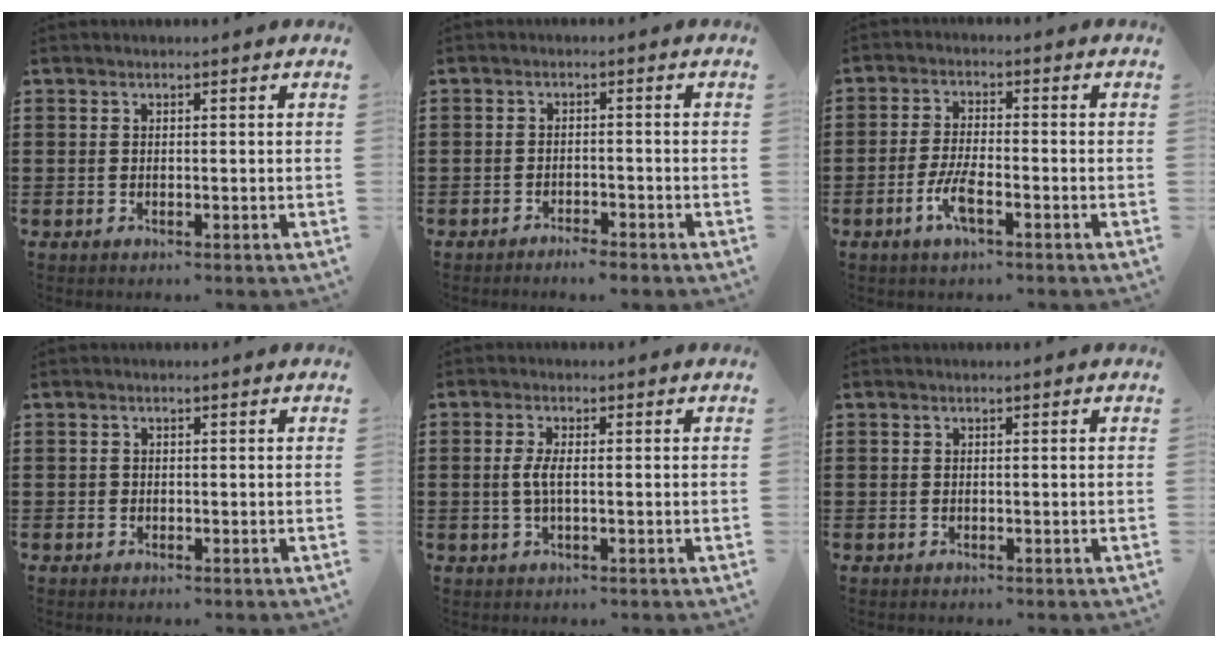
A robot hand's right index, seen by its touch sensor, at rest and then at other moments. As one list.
[{"total": 2.0, "force": [-2.0, 0.0, 0.2], "torque": [-0.010, 0.001, -0.040]}, {"total": 4.8, "force": [-2.3, 1.1, 4.1], "torque": [-0.095, -0.007, -0.048]}, {"total": 0.5, "force": [-0.1, 0.5, 0.1], "torque": [-0.002, 0.004, -0.004]}, {"total": 2.9, "force": [-0.2, 0.7, 2.8], "torque": [-0.067, -0.006, -0.009]}, {"total": 0.0}]